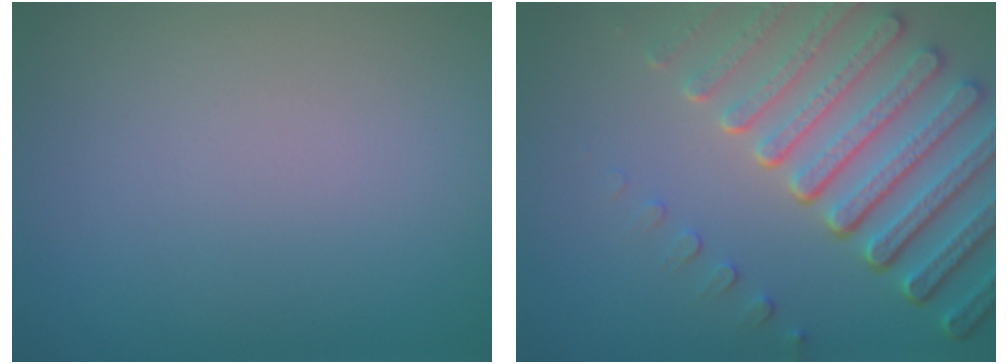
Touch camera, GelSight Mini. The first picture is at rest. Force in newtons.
{"total": 7.7, "press": 5.8, "slide": 5.0}